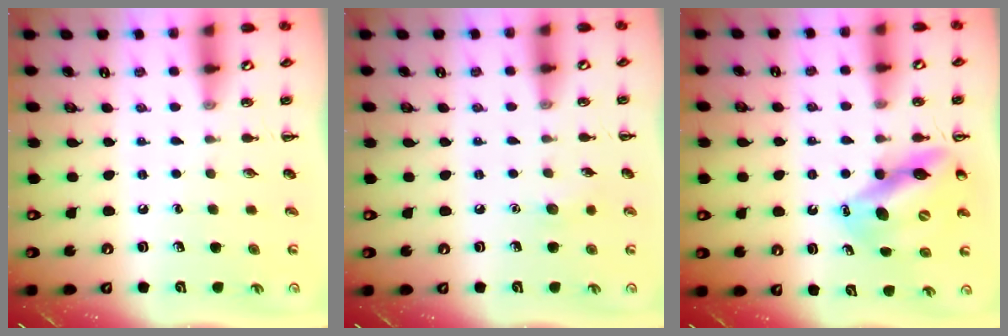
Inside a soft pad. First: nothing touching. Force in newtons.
{"total": 4.8, "press": 4.6, "slide": 1.2}
{"total": 12.9, "press": 12.3, "slide": 4.0}